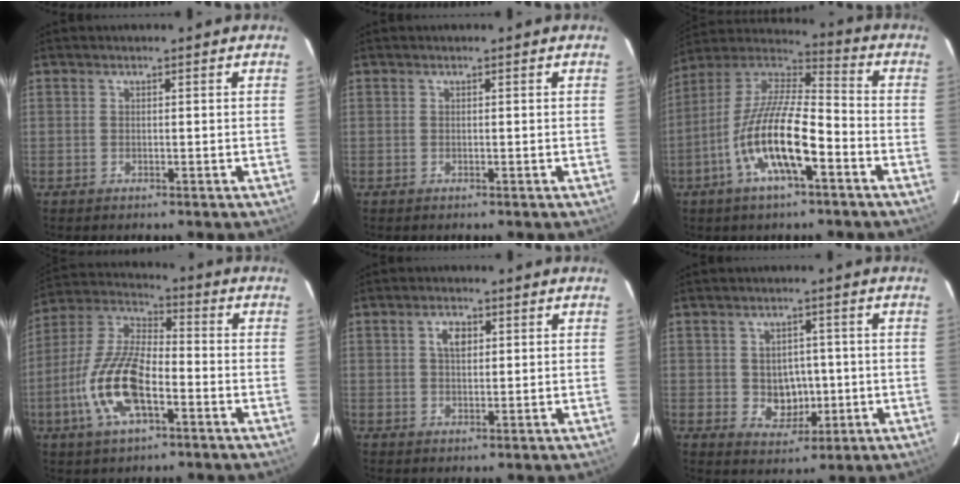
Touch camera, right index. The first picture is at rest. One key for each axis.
{"total": 0.0}
{"total": 16.6, "fx": -6.8, "fy": 4.5, "fz": 14.5, "tx": -0.283, "ty": -0.010, "tz": -0.136}
{"total": 15.2, "fx": -5.3, "fy": 6.0, "fz": 12.9, "tx": -0.276, "ty": -0.002, "tz": -0.106}
{"total": 3.3, "fx": 1.1, "fy": 2.0, "fz": 2.5, "tx": -0.042, "ty": 0.008, "tz": 0.020}
{"total": 4.6, "fx": -0.8, "fy": 3.7, "fz": 2.7, "tx": -0.047, "ty": 0.004, "tz": -0.005}